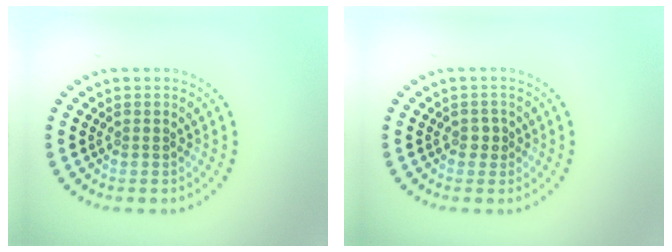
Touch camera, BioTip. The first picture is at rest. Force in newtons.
{"total": 0.9, "press": 0.8, "slide": 0.3}